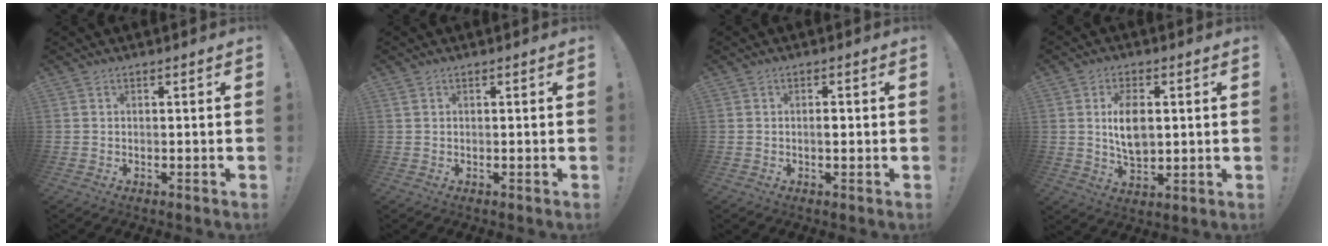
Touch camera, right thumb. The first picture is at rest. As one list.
[{"total": 0.8, "force": [0.4, 0.3, 0.5], "torque": [-0.017, 0.005, 0.010]}, {"total": 1.7, "force": [-0.2, 0.9, 1.5], "torque": [-0.017, 0.001, -0.007]}, {"total": 9.3, "force": [1.4, 5.4, 7.5], "torque": [-0.116, -0.005, 0.021]}]